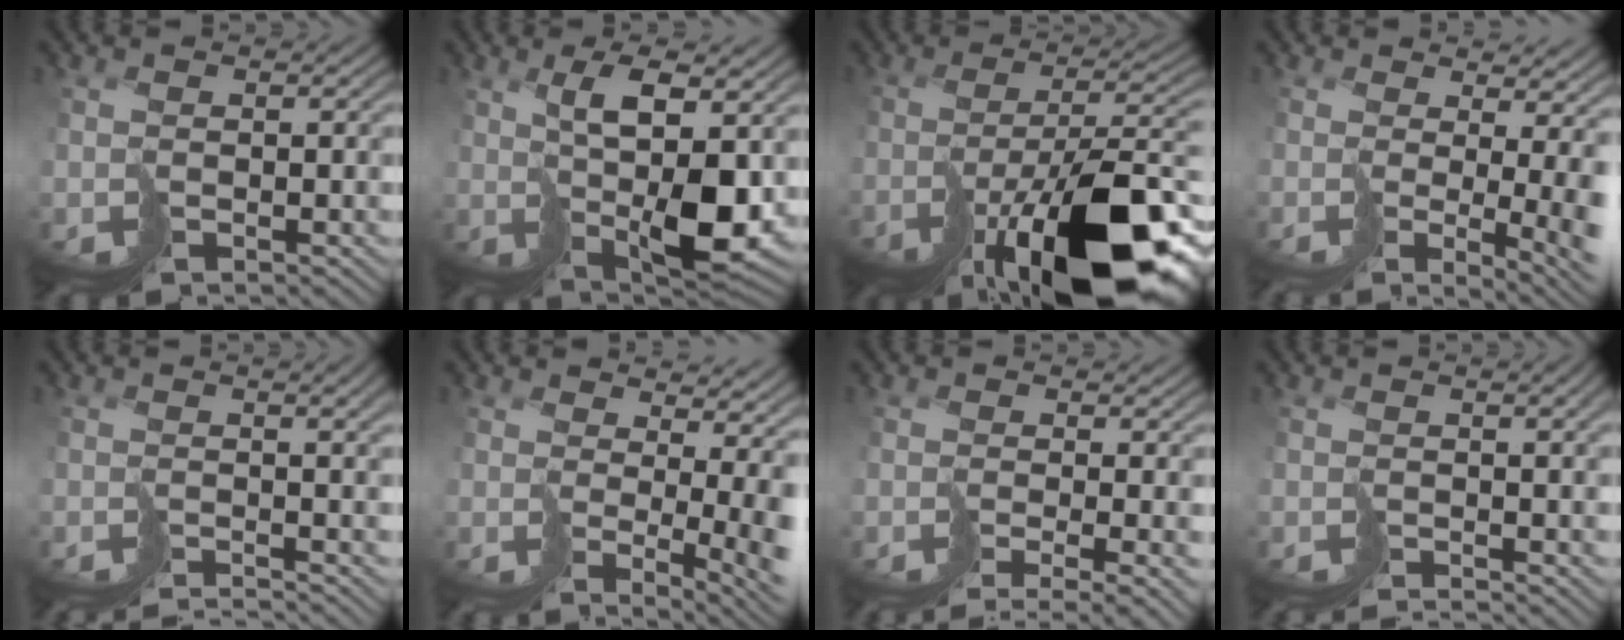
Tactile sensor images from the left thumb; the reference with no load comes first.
{"total": 8.9, "force": [2.1, 2.6, 8.3], "torque": [-0.143, -0.007, 0.053]}
{"total": 16.3, "force": [-8.3, 4.6, 13.2], "torque": [-0.200, -0.014, -0.126]}
{"total": 9.1, "force": [0.1, 2.9, 8.6], "torque": [-0.108, -0.021, 0.030]}
{"total": 3.9, "force": [-2.8, -0.3, 2.7], "torque": [-0.018, -0.010, -0.040]}
{"total": 9.8, "force": [1.0, 3.8, 9.0], "torque": [-0.119, -0.020, 0.048]}
{"total": 5.2, "force": [-3.7, 0.2, 3.6], "torque": [-0.046, -0.018, -0.040]}
{"total": 3.2, "force": [-2.3, -0.4, 2.2], "torque": [-0.013, -0.004, -0.037]}